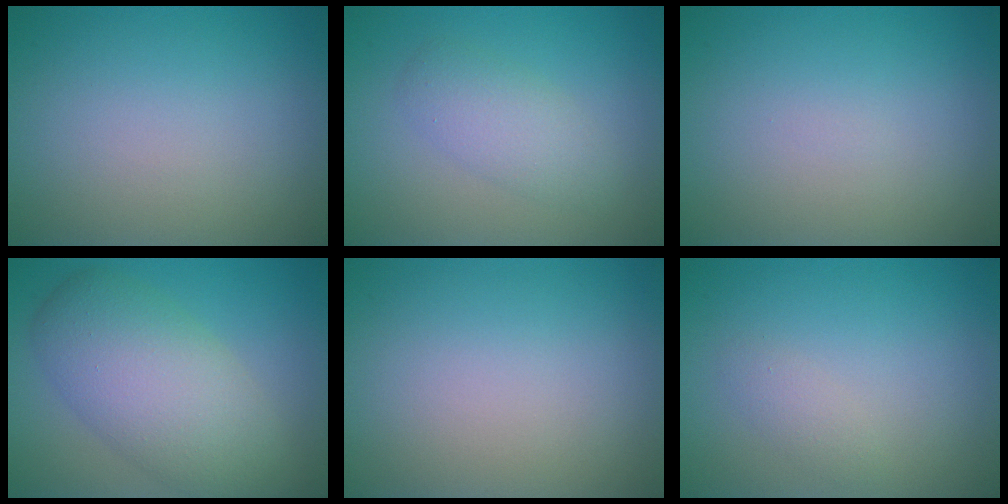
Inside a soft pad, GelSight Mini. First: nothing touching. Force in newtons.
{"total": 2.9, "press": 2.9, "slide": 0.0}
{"total": 0.0}
{"total": 7.9, "press": 7.8, "slide": 0.5}
{"total": 0.0}
{"total": 1.1, "press": 1.1, "slide": 0.1}